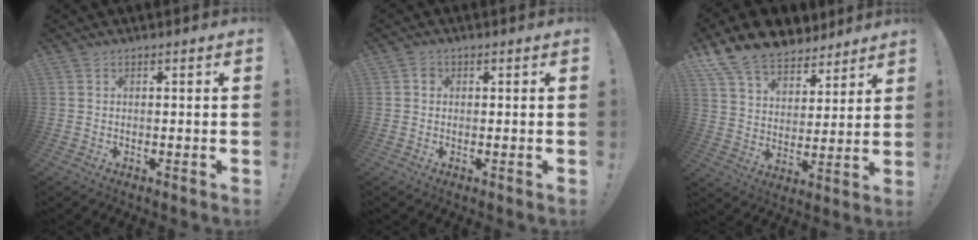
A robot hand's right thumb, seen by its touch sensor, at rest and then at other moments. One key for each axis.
{"total": 1.6, "fx": 0.1, "fy": 1.4, "fz": 0.7, "tx": -0.005, "ty": 0.001, "tz": 0.000}
{"total": 13.1, "fx": 10.5, "fy": 6.8, "fz": 4.0, "tx": -0.076, "ty": -0.081, "tz": 0.199}